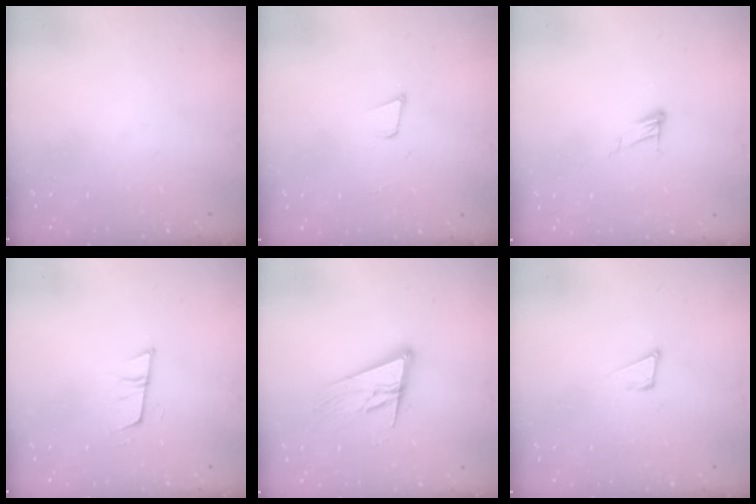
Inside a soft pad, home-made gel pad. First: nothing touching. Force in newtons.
{"total": 3.4, "press": 2.2, "slide": 2.6}
{"total": 6.5, "press": 6.5, "slide": 0.4}
{"total": 7.9, "press": 7.3, "slide": 3.0}
{"total": 14.7, "press": 14.1, "slide": 4.0}
{"total": 4.3, "press": 4.3, "slide": 0.1}